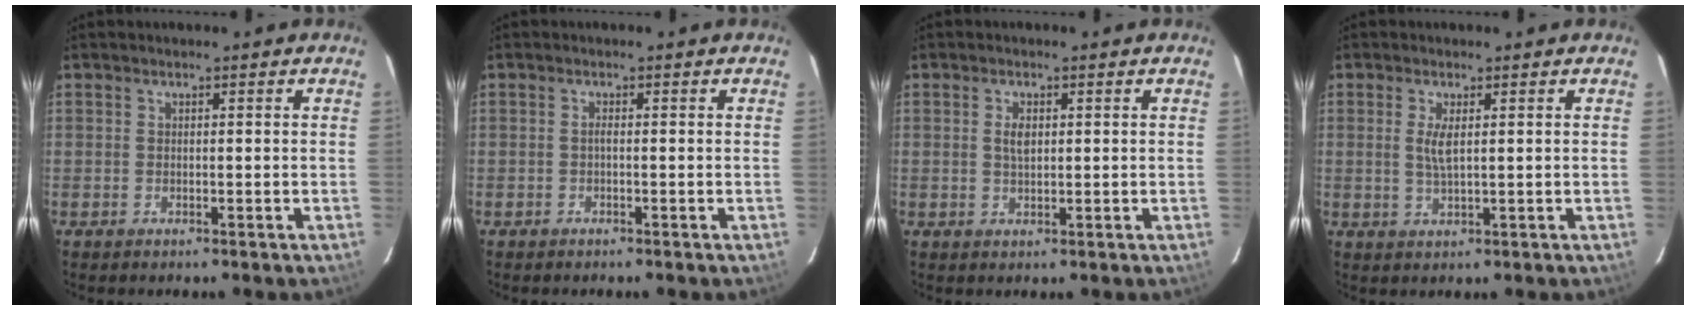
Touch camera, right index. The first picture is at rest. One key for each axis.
{"total": 0.6, "fx": -0.2, "fy": -0.1, "fz": 0.5, "tx": -0.008, "ty": 0.004, "tz": -0.006}
{"total": 2.5, "fx": 0.5, "fy": 1.3, "fz": 2.0, "tx": -0.036, "ty": 0.002, "tz": 0.010}
{"total": 3.1, "fx": 0.7, "fy": 0.7, "fz": 2.9, "tx": -0.058, "ty": -0.004, "tz": 0.013}